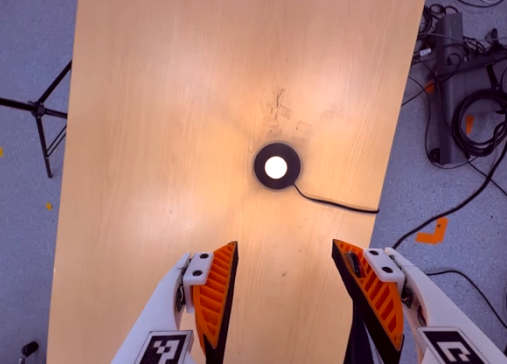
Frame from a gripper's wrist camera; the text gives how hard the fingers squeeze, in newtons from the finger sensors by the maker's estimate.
{"total": 0.0}